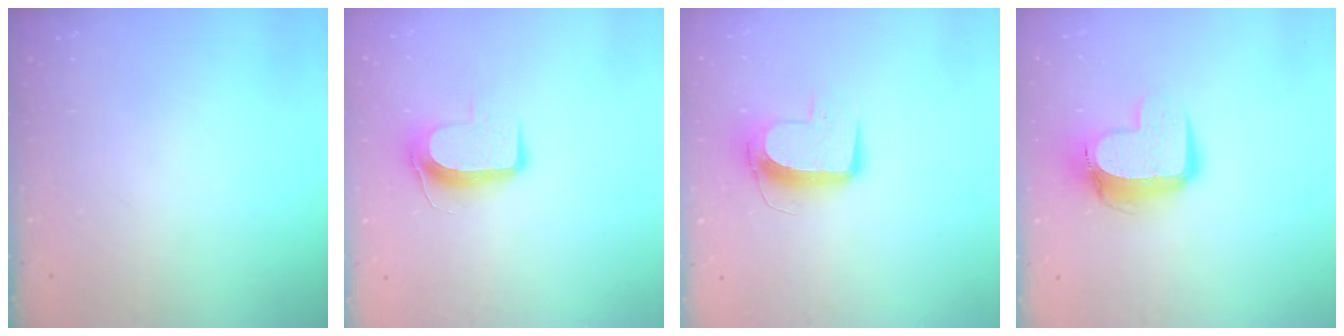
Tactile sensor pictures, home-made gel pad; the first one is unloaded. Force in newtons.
{"total": 8.7, "press": 8.6, "slide": 0.7}
{"total": 10.0, "press": 10.0, "slide": 0.3}
{"total": 12.2, "press": 12.1, "slide": 1.2}